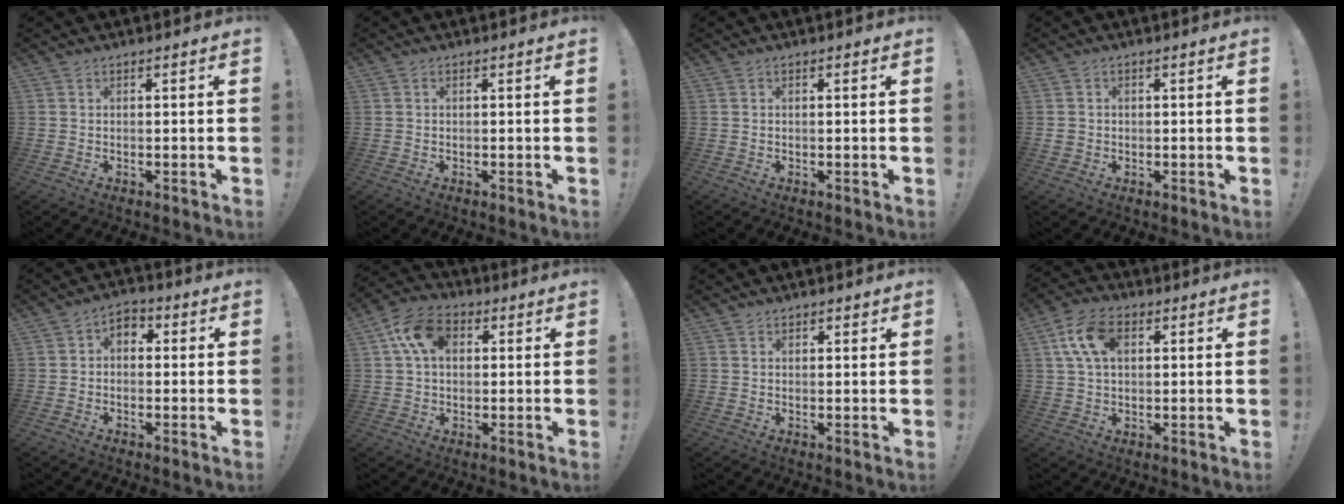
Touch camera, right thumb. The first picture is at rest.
{"total": 0.0}
{"total": 0.0}
{"total": 1.6, "force": [-0.3, 1.5, 0.5], "torque": [-0.007, 0.002, -0.004]}
{"total": 3.6, "force": [-0.6, 2.8, 2.2], "torque": [-0.030, 0.007, -0.012]}
{"total": 11.7, "force": [3.3, 7.8, 8.1], "torque": [-0.138, 0.007, 0.064]}
{"total": 1.2, "force": [1.0, 0.7, 0.3], "torque": [0.006, -0.007, 0.016]}
{"total": 11.8, "force": [3.3, 7.3, 8.7], "torque": [-0.160, 0.008, 0.065]}